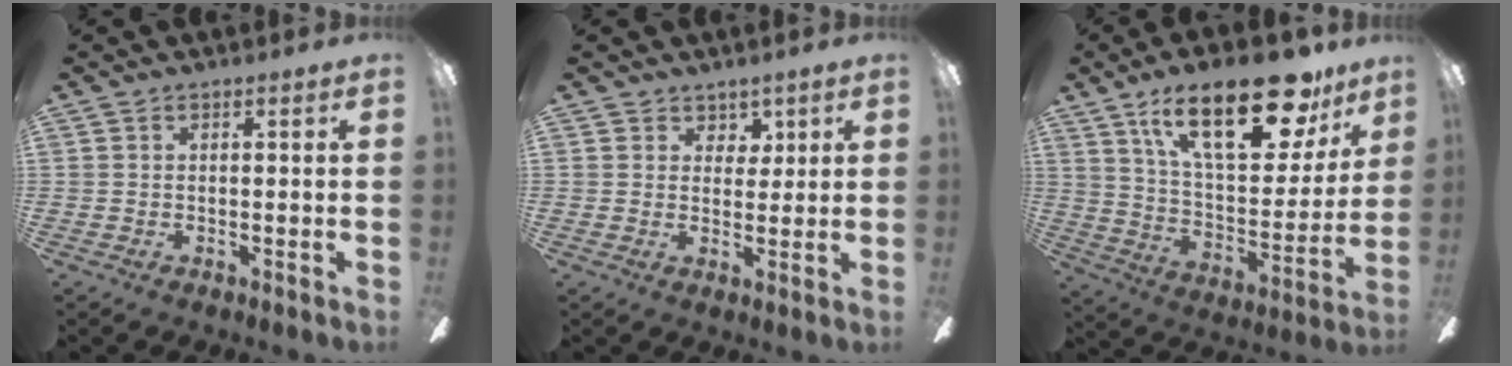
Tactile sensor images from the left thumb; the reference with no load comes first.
{"total": 3.9, "force": [2.8, 2.7, 0.5], "torque": [-0.004, -0.008, 0.049]}
{"total": 27.5, "force": [16.5, 10.8, 19.2], "torque": [-0.300, -0.084, 0.279]}